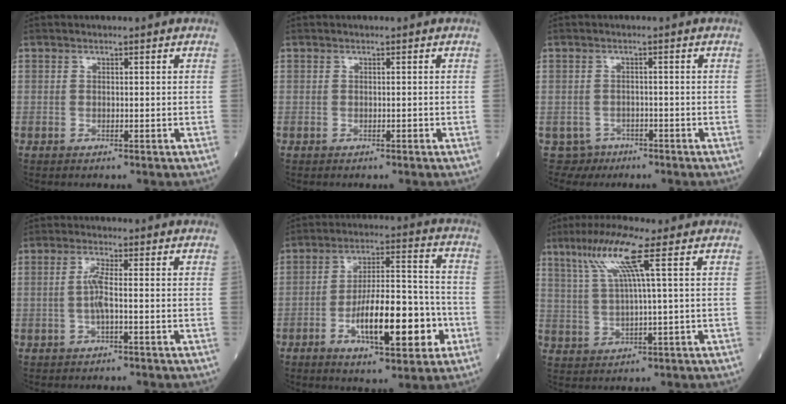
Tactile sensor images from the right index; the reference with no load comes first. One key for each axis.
{"total": 0.0}
{"total": 3.3, "fx": -2.1, "fy": 2.4, "fz": -0.4, "tx": 0.004, "ty": 0.004, "tz": -0.033}
{"total": 2.9, "fx": -0.5, "fy": 0.1, "fz": 2.8, "tx": -0.063, "ty": 0.000, "tz": -0.011}
{"total": 15.1, "fx": -5.3, "fy": 4.3, "fz": 13.5, "tx": -0.226, "ty": 0.014, "tz": -0.079}
{"total": 8.6, "fx": 4.0, "fy": -0.7, "fz": 7.6, "tx": -0.158, "ty": 0.013, "tz": 0.081}